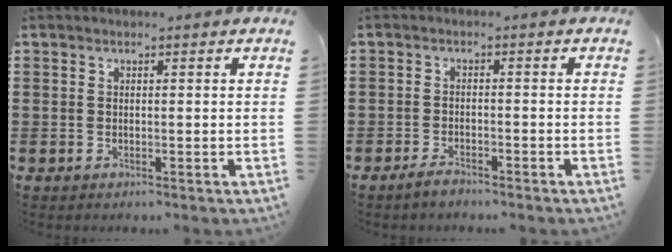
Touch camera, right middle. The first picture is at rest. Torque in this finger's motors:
{"motor_torque": [0.42, -0.11, 0.20, 0.15]}